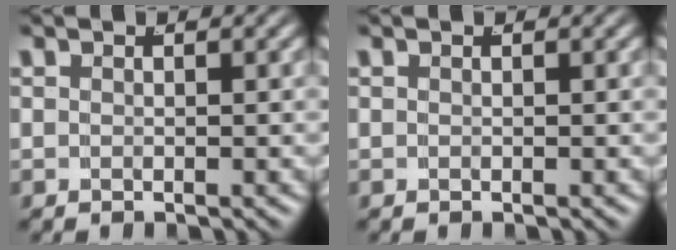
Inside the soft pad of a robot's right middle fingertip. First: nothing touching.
{"total": 0.0}